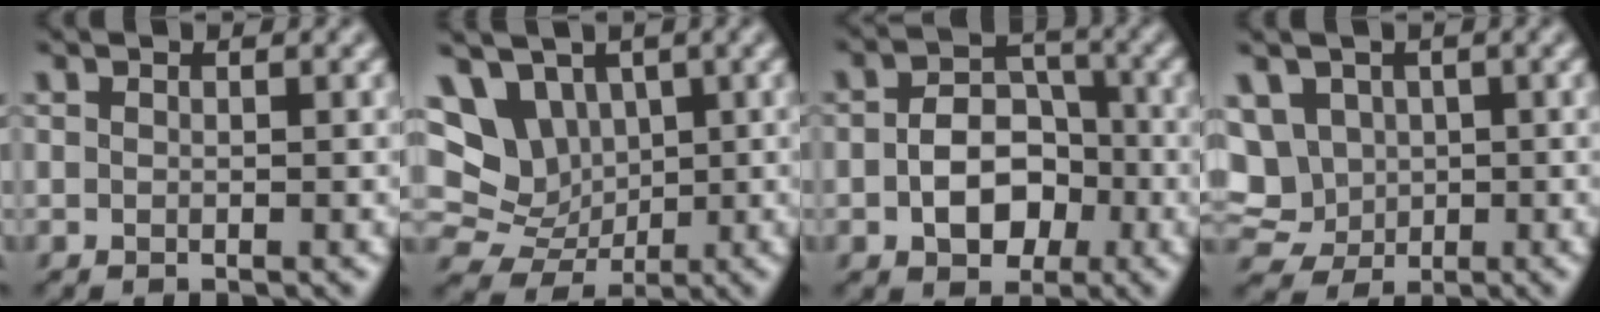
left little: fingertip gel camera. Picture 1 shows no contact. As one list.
[{"total": 9.4, "force": [2.8, 7.7, 4.7], "torque": [-0.081, 0.015, 0.036]}, {"total": 5.6, "force": [-1.7, 3.9, 3.7], "torque": [-0.058, -0.004, -0.025]}, {"total": 9.5, "force": [0.8, 8.4, 4.5], "torque": [-0.093, 0.019, -0.012]}]